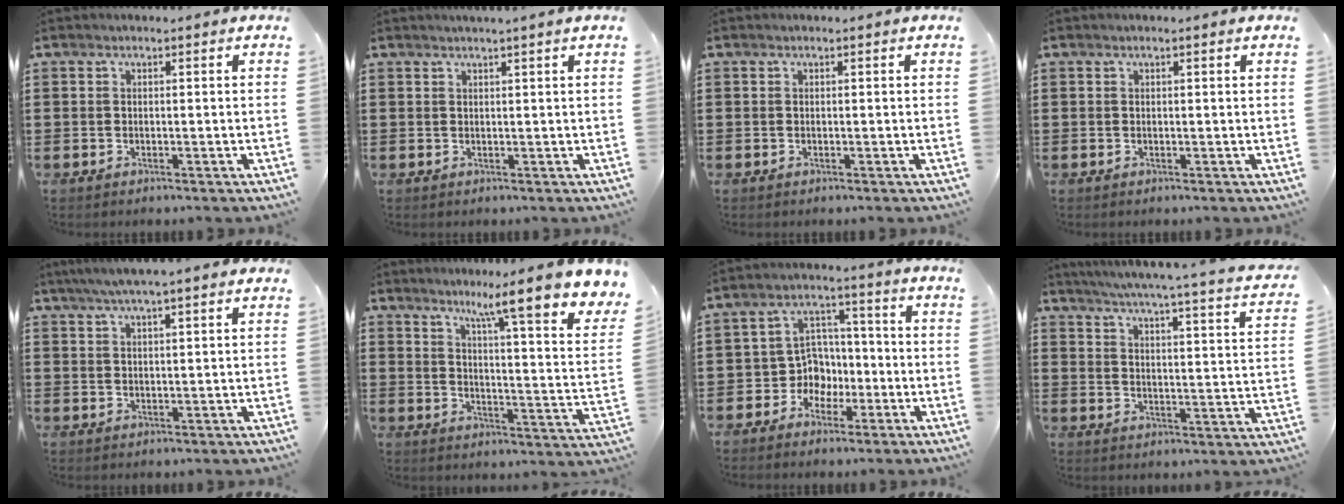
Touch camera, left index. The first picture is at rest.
{"total": 1.2, "force": [1.0, -0.4, 0.6], "torque": [-0.009, -0.003, 0.019]}
{"total": 0.0}
{"total": 0.7, "force": [0.3, 0.0, 0.6], "torque": [-0.011, 0.000, 0.006]}
{"total": 3.8, "force": [3.1, 0.1, 2.2], "torque": [-0.049, -0.002, 0.057]}
{"total": 9.2, "force": [6.9, -0.5, 6.0], "torque": [-0.102, -0.064, 0.098]}
{"total": 6.3, "force": [-1.7, 5.8, 1.7], "torque": [-0.058, 0.007, -0.034]}
{"total": 4.3, "force": [3.5, -0.8, 2.3], "torque": [-0.062, -0.037, 0.049]}